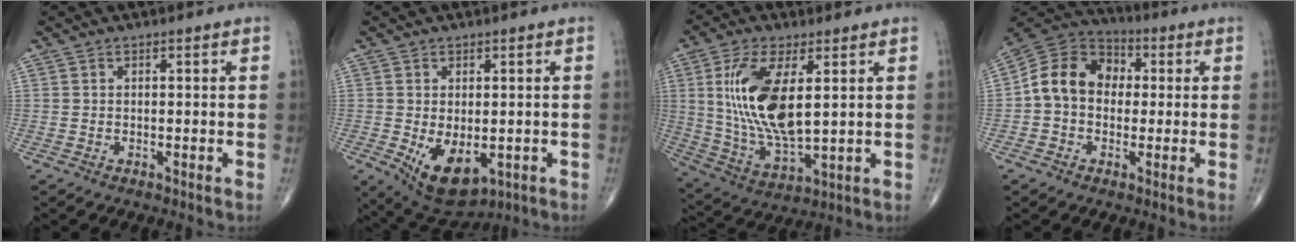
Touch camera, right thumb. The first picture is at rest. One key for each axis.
{"total": 9.4, "fx": -2.2, "fy": 5.3, "fz": 7.5, "tx": -0.109, "ty": -0.014, "tz": -0.015}
{"total": 16.3, "fx": 3.4, "fy": 6.7, "fz": 14.4, "tx": -0.291, "ty": -0.023, "tz": 0.075}
{"total": 12.0, "fx": 0.3, "fy": 9.5, "fz": 7.3, "tx": -0.111, "ty": 0.036, "tz": -0.009}